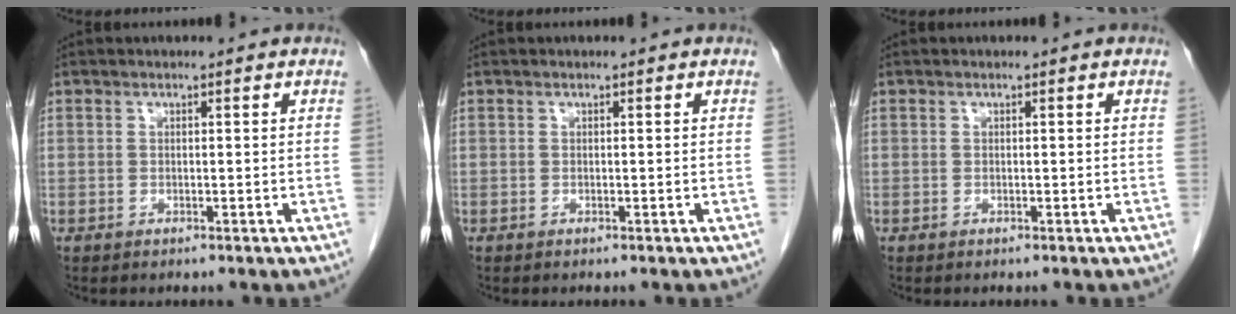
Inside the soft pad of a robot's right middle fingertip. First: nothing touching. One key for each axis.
{"total": 0.0}
{"total": 0.0}